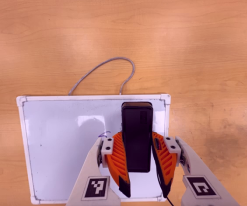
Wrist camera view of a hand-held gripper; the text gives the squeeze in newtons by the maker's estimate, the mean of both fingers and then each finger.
{"total": 9.5, "left": 6.6, "right": 12.4}